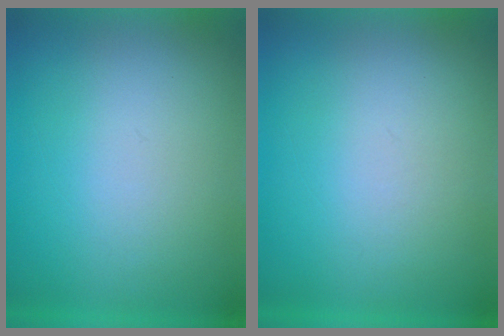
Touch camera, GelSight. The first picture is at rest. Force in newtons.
{"total": 1.1}